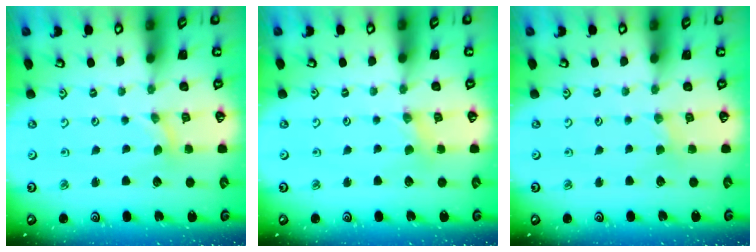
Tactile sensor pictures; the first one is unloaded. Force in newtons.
{"total": 1.1, "press": 1.1, "slide": 0.2}
{"total": 1.2, "press": 1.2, "slide": 0.3}